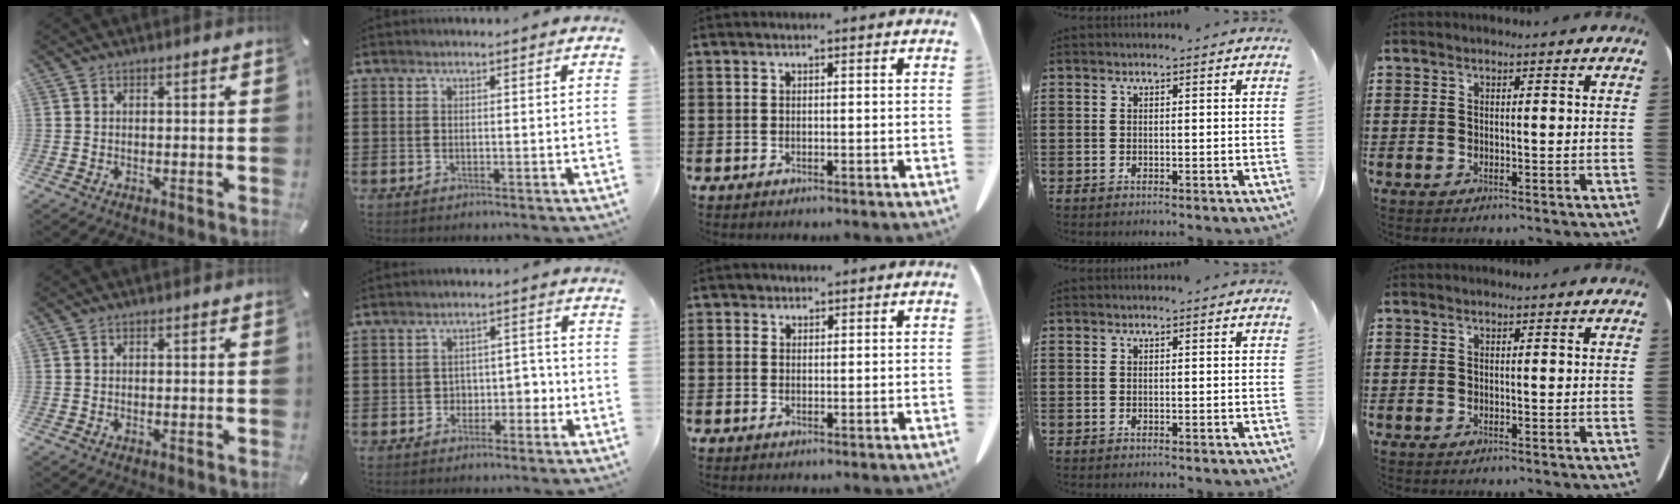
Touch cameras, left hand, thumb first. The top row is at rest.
{"index": {"total": 3.5, "force": [-1.3, 2.9, 1.6], "torque": [-0.032, 0.005, -0.035]}, "middle": {"total": 1.1, "force": [0.8, 0.7, 0.0], "torque": [-0.003, 0.003, 0.017]}}